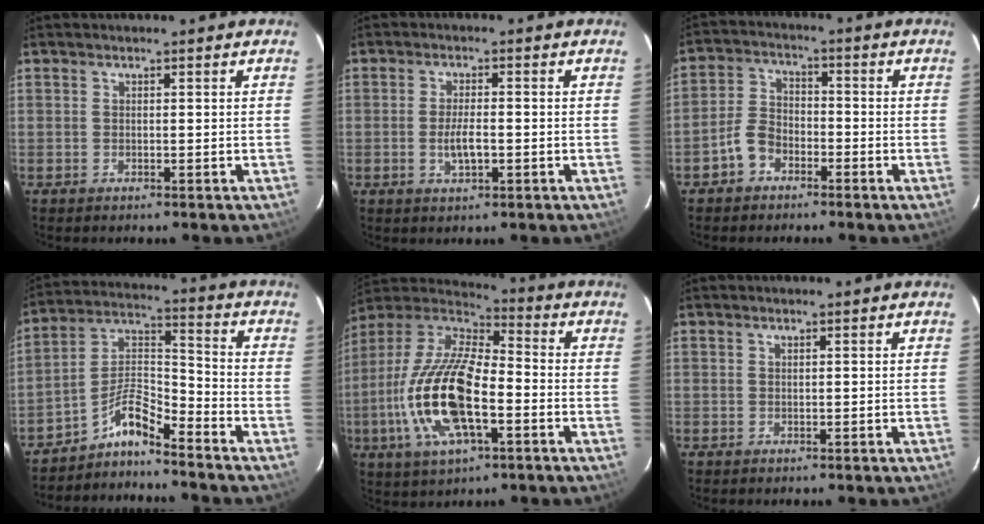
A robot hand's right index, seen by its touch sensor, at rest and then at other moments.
{"total": 4.1, "force": [-1.0, 1.2, 3.8], "torque": [-0.072, -0.004, -0.016]}
{"total": 5.7, "force": [-3.3, 3.8, 2.6], "torque": [-0.061, 0.020, -0.063]}
{"total": 7.1, "force": [-6.2, 0.7, 3.4], "torque": [-0.076, 0.035, -0.127]}
{"total": 20.0, "force": [-5.3, 7.7, 17.7], "torque": [-0.371, -0.011, -0.105]}
{"total": 0.0}